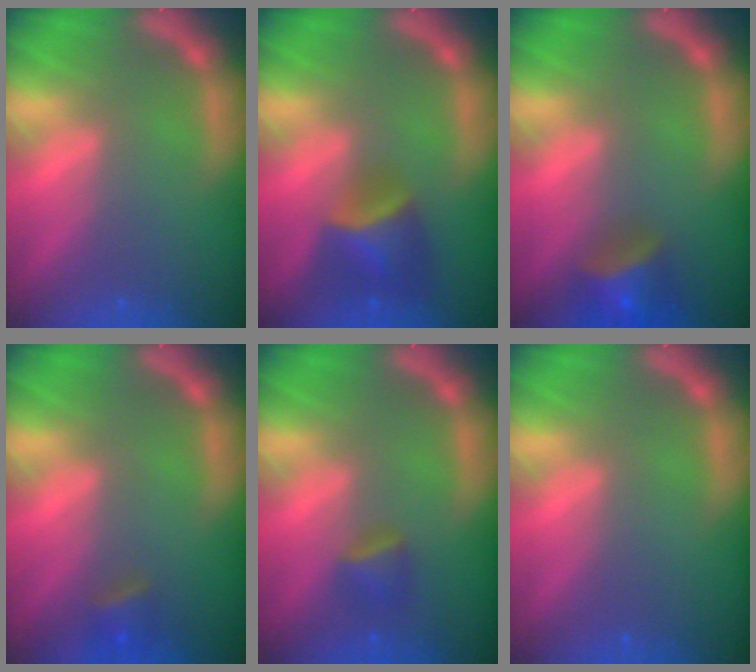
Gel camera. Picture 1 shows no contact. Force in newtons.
{"total": 4.4}
{"total": 4.5}
{"total": 1.9}
{"total": 1.9}
{"total": 0.0}